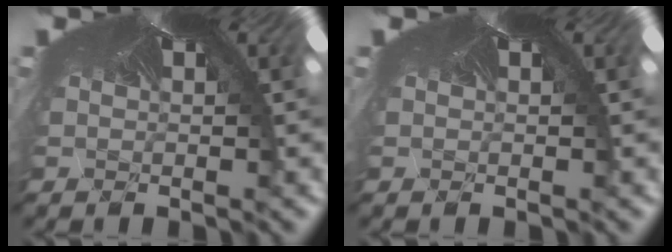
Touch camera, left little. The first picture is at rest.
{"total": 0.0}